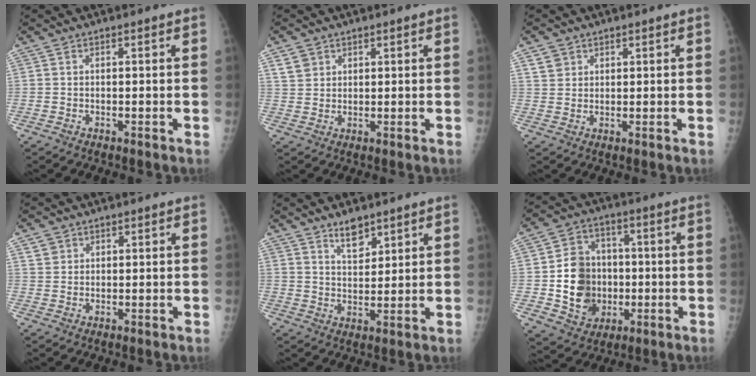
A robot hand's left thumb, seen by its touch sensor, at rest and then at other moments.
{"total": 3.3, "force": [1.8, 2.6, 0.8], "torque": [0.002, -0.009, 0.035]}
{"total": 2.9, "force": [1.6, 2.4, 0.5], "torque": [0.008, -0.009, 0.027]}
{"total": 2.4, "force": [1.3, 2.0, 0.3], "torque": [0.013, -0.007, 0.019]}
{"total": 5.1, "force": [3.8, 2.3, 2.5], "torque": [-0.024, -0.030, 0.069]}
{"total": 14.1, "force": [-1.4, 11.8, 7.6], "torque": [-0.087, 0.008, -0.019]}